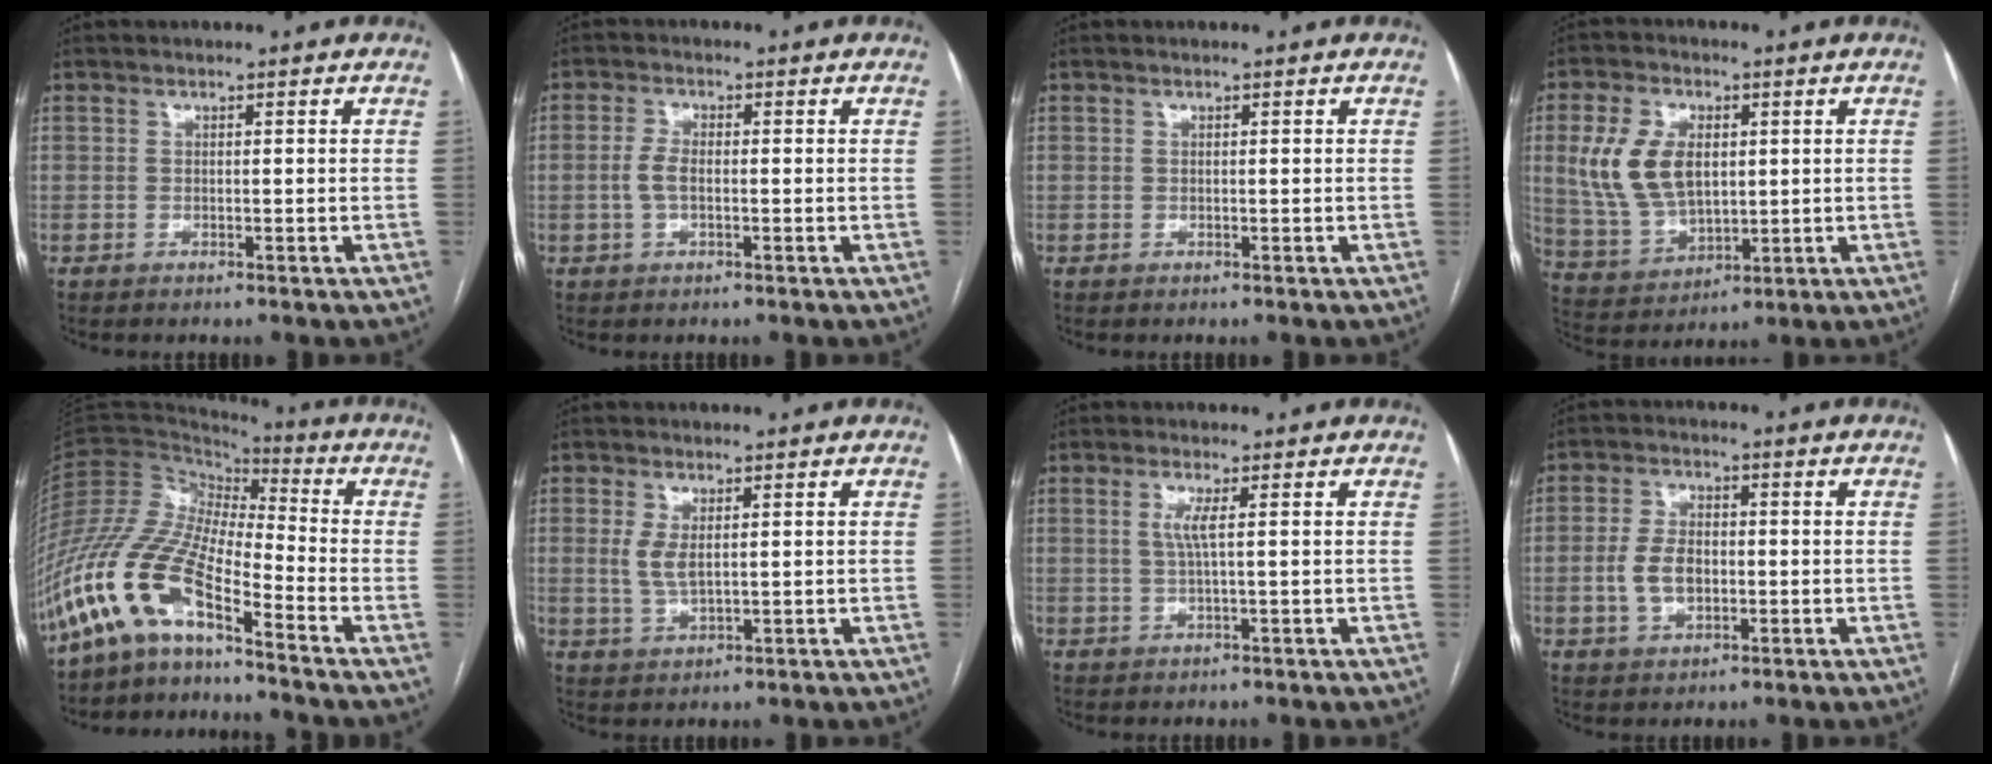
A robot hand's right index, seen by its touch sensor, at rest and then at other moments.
{"total": 3.1, "force": [-0.4, 1.3, 2.7], "torque": [-0.064, 0.005, -0.008]}
{"total": 0.0}
{"total": 11.5, "force": [2.3, 7.0, 8.9], "torque": [-0.201, 0.014, 0.056]}
{"total": 12.7, "force": [-9.0, 3.0, 8.3], "torque": [-0.191, 0.019, -0.179]}
{"total": 3.5, "force": [0.8, 1.3, 3.1], "torque": [-0.072, -0.003, 0.023]}
{"total": 2.5, "force": [0.6, -0.2, 2.4], "torque": [-0.057, 0.001, 0.011]}
{"total": 6.0, "force": [-0.8, 3.6, 4.7], "torque": [-0.102, 0.009, -0.012]}